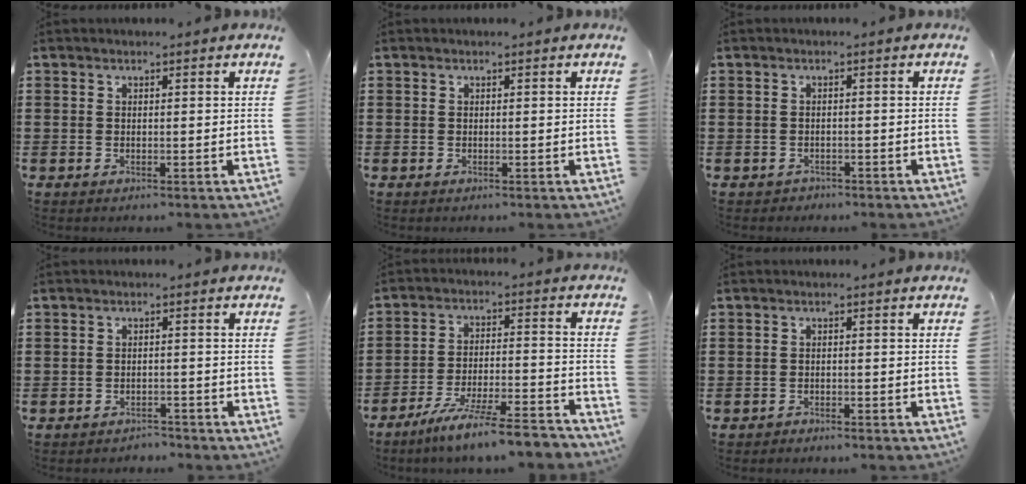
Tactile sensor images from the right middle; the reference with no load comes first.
{"total": 0.0}
{"total": 0.9, "force": [-0.8, 0.3, 0.1], "torque": [-0.005, -0.001, -0.018]}
{"total": 1.8, "force": [-1.8, 0.3, -0.1], "torque": [-0.006, 0.000, -0.041]}
{"total": 8.8, "force": [-7.7, -0.3, 4.3], "torque": [-0.080, -0.001, -0.147]}
{"total": 1.2, "force": [-1.2, 0.1, 0.1], "torque": [-0.006, 0.000, -0.025]}